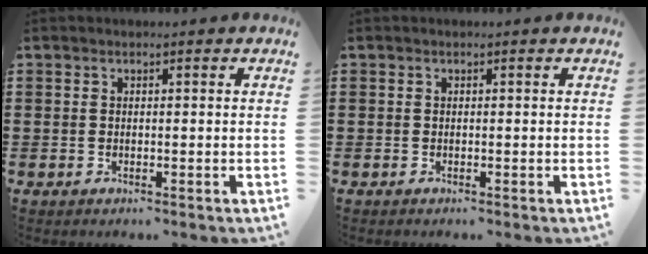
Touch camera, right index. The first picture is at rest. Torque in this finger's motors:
{"motor_torque": [-0.49, 1.00, -0.01, -0.01]}